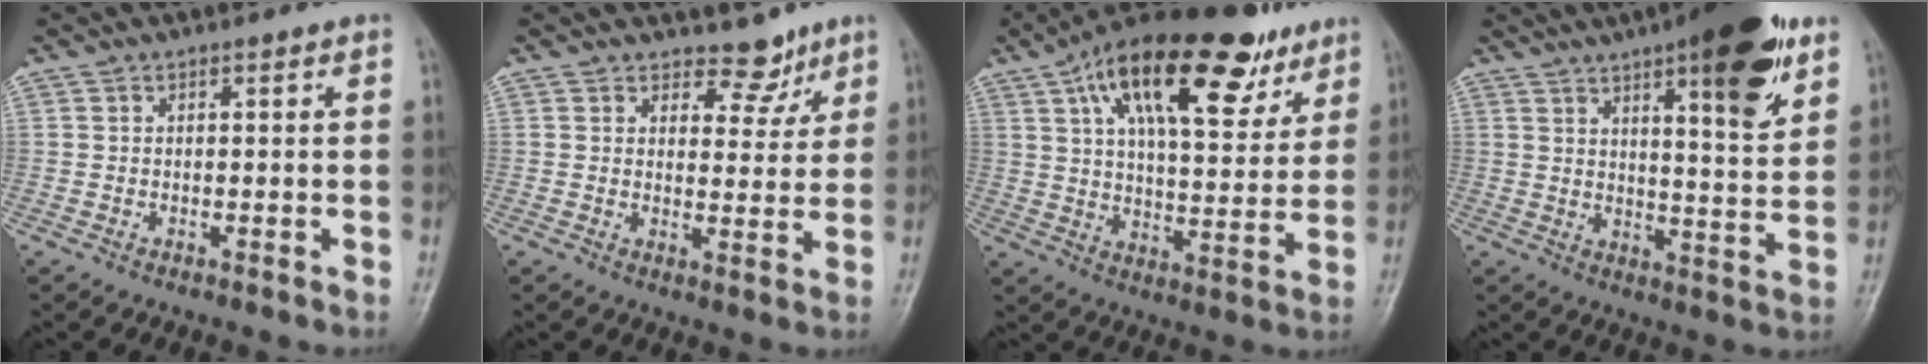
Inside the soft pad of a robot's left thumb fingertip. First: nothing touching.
{"total": 5.2, "force": [4.1, 3.0, 1.1], "torque": [0.020, -0.029, 0.060]}
{"total": 24.3, "force": [13.0, 10.2, 17.8], "torque": [-0.254, -0.015, 0.208]}
{"total": 17.1, "force": [9.6, 4.5, 13.5], "torque": [-0.162, -0.043, 0.135]}